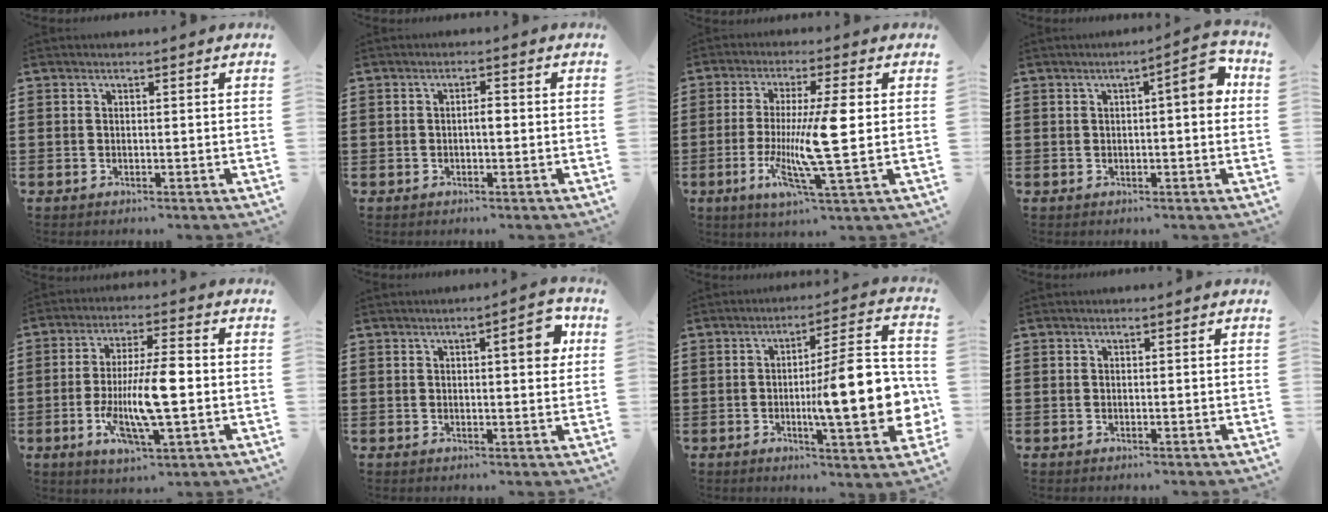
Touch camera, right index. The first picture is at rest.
{"total": 1.2, "force": [-0.1, 0.4, 1.1], "torque": [-0.021, 0.000, -0.003]}
{"total": 10.8, "force": [-0.7, 0.5, 10.8], "torque": [-0.216, -0.018, -0.022]}
{"total": 5.4, "force": [0.7, 1.2, 5.3], "torque": [-0.075, -0.001, 0.004]}
{"total": 11.2, "force": [-1.9, 3.2, 10.6], "torque": [-0.204, -0.010, -0.039]}
{"total": 4.9, "force": [1.4, 1.2, 4.5], "torque": [-0.058, -0.004, 0.014]}
{"total": 14.4, "force": [-1.8, 3.0, 14.0], "torque": [-0.187, -0.017, -0.037]}
{"total": 0.0}